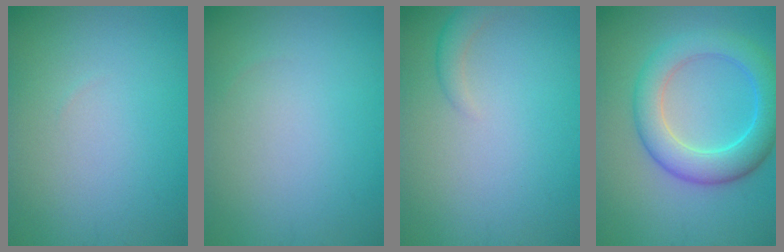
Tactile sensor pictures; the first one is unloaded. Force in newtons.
{"total": 0.0}
{"total": 1.5, "press": 1.5, "slide": 0.1}
{"total": 6.1, "press": 6.1, "slide": 0.1}